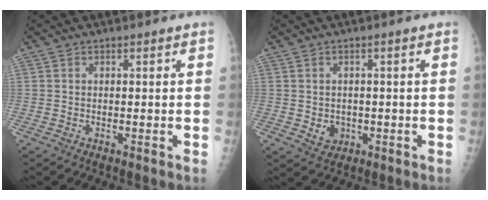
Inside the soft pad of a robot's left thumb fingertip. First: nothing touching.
{"total": 3.4, "force": [-0.6, 2.9, 1.6], "torque": [-0.009, 0.001, 0.001]}